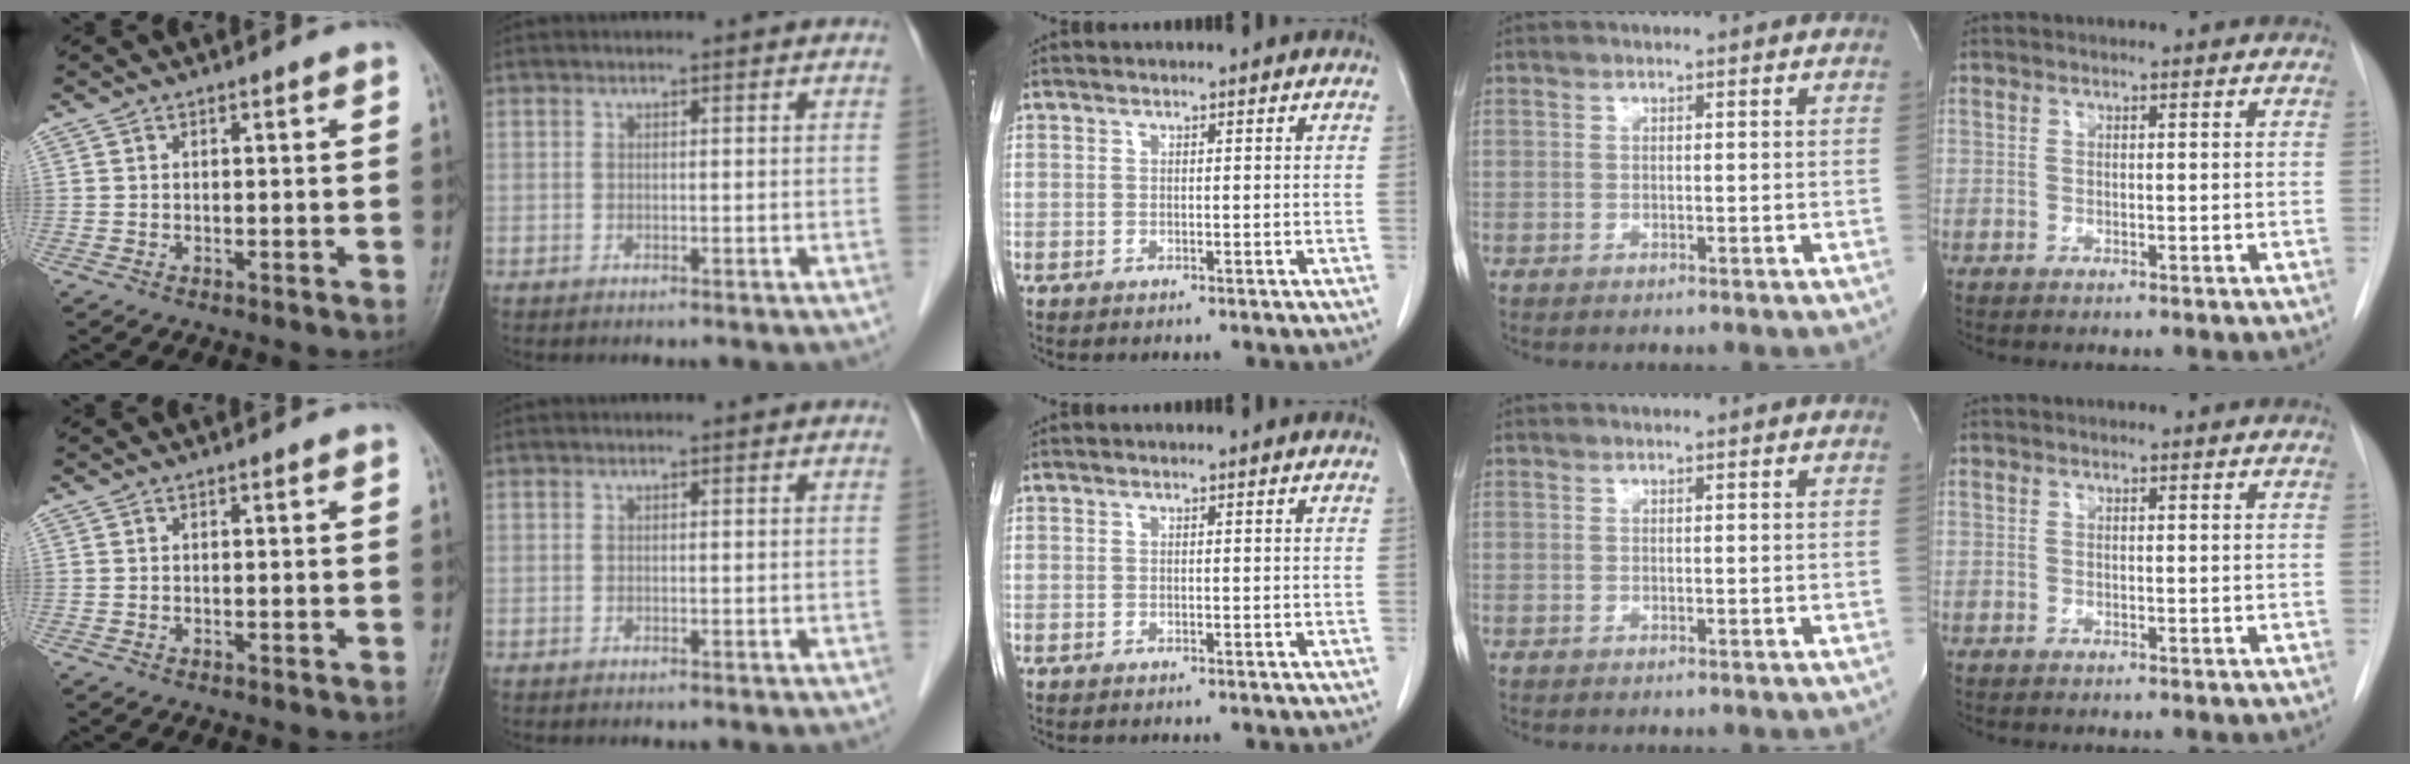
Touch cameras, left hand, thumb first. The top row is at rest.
{}